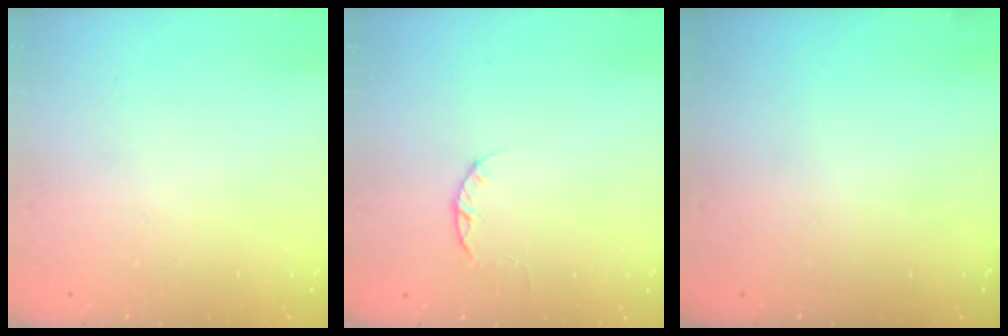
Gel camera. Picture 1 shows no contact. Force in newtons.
{"total": 2.4, "press": 2.4, "slide": 0.4}
{"total": 0.0}